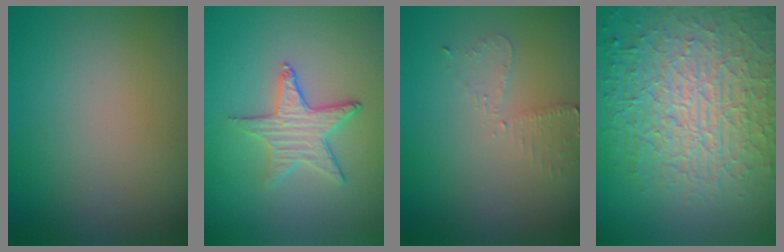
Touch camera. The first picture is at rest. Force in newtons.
{"total": 2.8, "press": 2.7, "slide": 0.7}
{"total": 1.9, "press": 1.9, "slide": 0.4}
{"total": 10.5, "press": 6.7, "slide": 8.1}